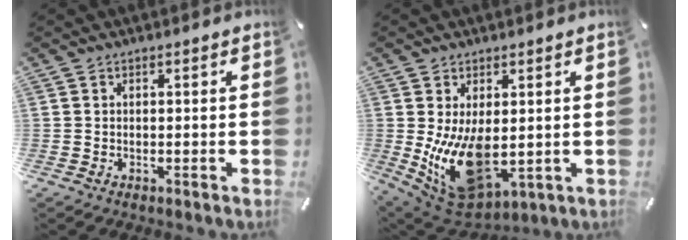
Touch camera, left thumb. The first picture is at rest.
{"total": 14.3, "force": [-0.2, 8.9, 11.2], "torque": [-0.212, -0.019, 0.010]}